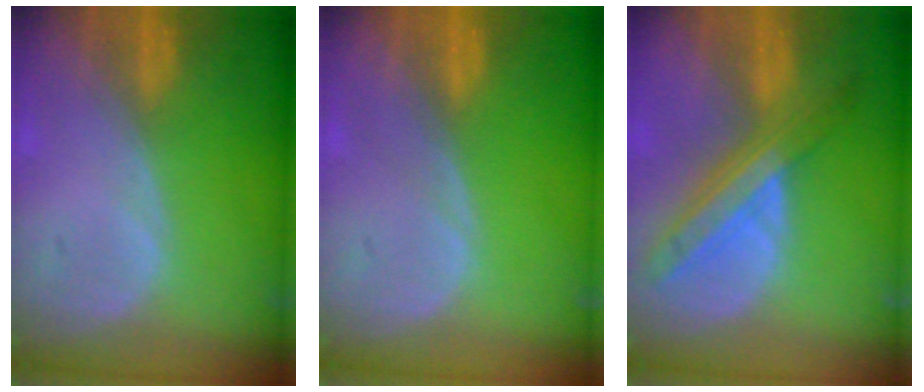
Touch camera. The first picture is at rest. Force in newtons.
{"total": 0.0}
{"total": 8.5, "press": 7.5, "slide": 4.0}